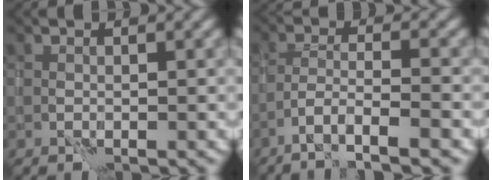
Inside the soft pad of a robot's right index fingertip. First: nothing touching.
{"total": 4.7, "force": [-3.2, 0.4, 3.4], "torque": [-0.058, 0.006, -0.056]}